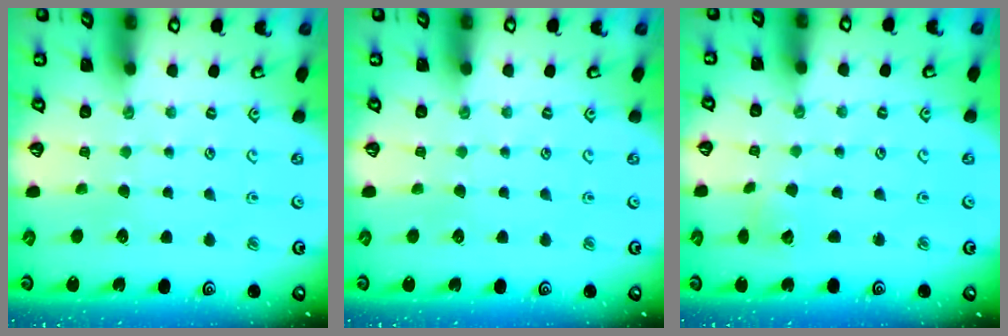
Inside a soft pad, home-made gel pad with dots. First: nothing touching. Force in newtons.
{"total": 0.0}
{"total": 3.4, "press": 3.4, "slide": 0.4}